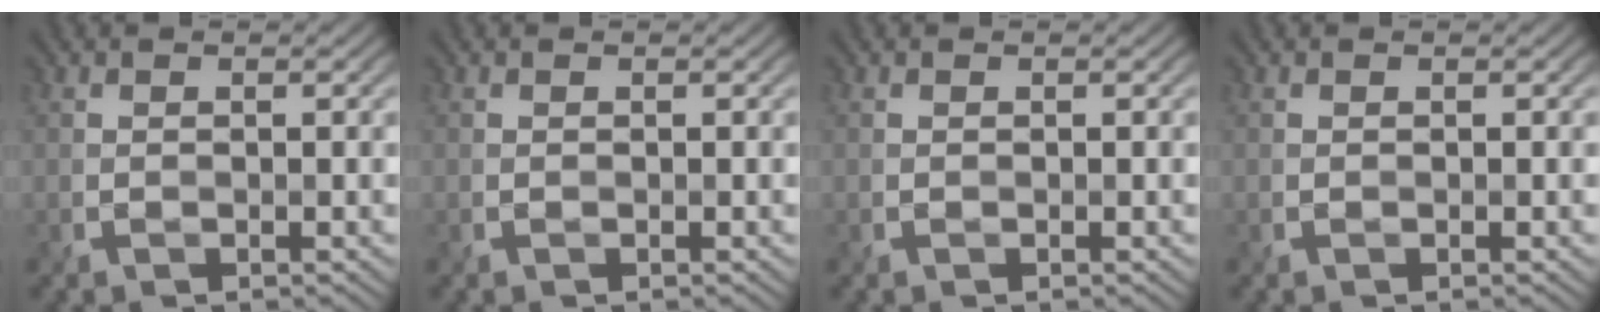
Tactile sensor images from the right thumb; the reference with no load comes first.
{"total": 0.0}
{"total": 0.0}
{"total": 0.0}